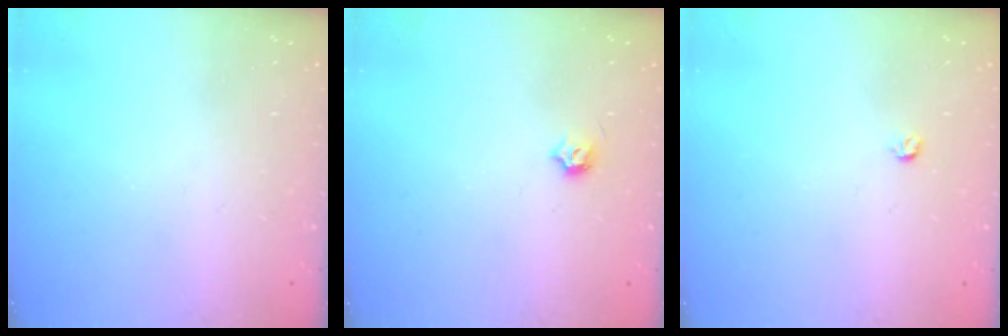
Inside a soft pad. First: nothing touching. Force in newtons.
{"total": 4.0, "press": 3.9, "slide": 0.7}
{"total": 3.2, "press": 3.2, "slide": 0.4}